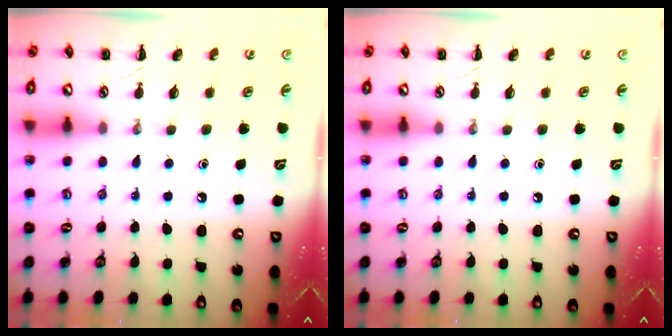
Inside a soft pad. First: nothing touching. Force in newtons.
{"total": 0.0}